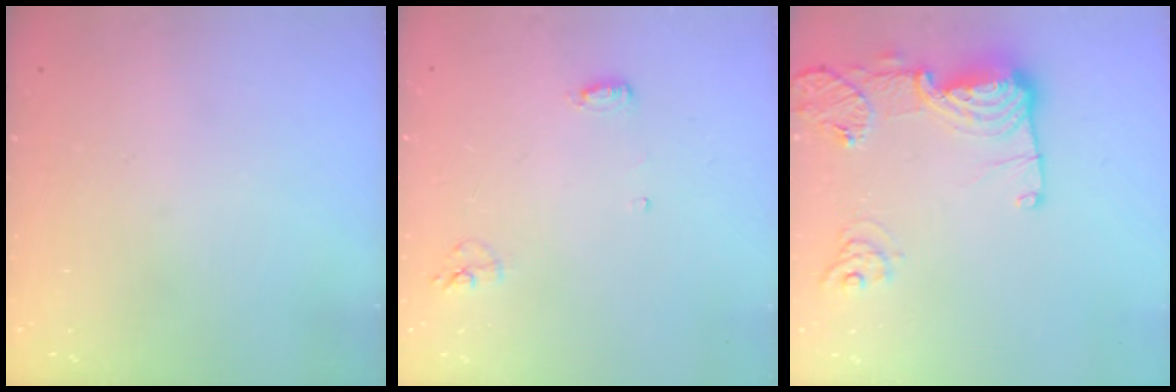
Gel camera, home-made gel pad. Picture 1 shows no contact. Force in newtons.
{"total": 5.4, "press": 5.3, "slide": 1.1}
{"total": 17.1, "press": 17.0, "slide": 1.7}